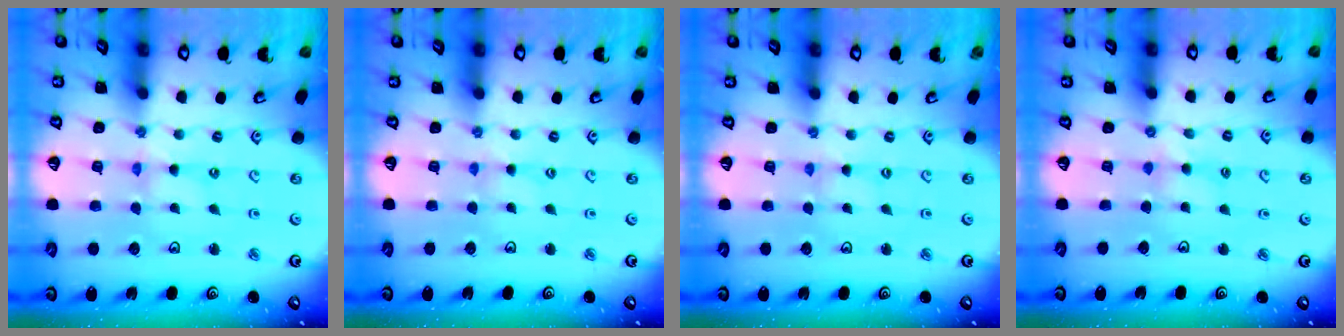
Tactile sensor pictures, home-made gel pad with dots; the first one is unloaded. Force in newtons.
{"total": 0.5, "press": 0.5, "slide": 0.1}
{"total": 0.0}
{"total": 5.2, "press": 5.2, "slide": 0.6}